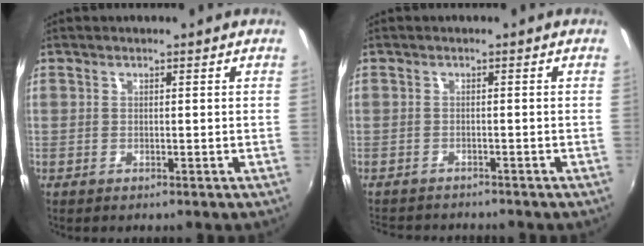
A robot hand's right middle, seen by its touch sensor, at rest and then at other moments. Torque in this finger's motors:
{"motor_torque": [1.02, -1.12, 0.20, 0.09]}